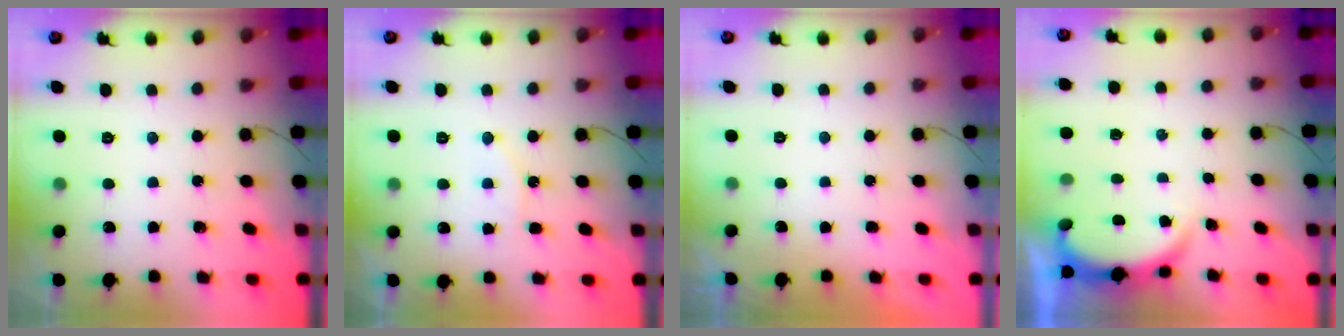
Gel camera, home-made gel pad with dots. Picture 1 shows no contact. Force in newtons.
{"total": 8.2, "press": 8.2, "slide": 0.3}
{"total": 1.1, "press": 1.0, "slide": 0.5}
{"total": 2.8, "press": 2.7, "slide": 0.6}